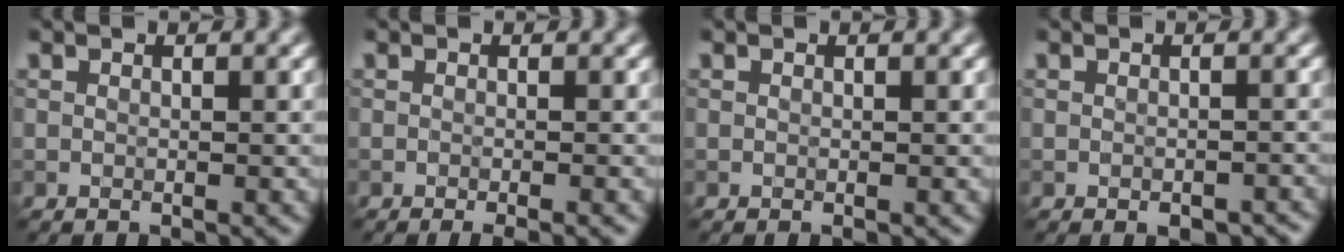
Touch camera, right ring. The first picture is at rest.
{"total": 2.1, "force": [-1.2, 0.4, 1.7], "torque": [-0.023, -0.004, -0.017]}
{"total": 0.0}
{"total": 2.2, "force": [-1.1, 1.2, 1.5], "torque": [-0.024, -0.008, -0.008]}